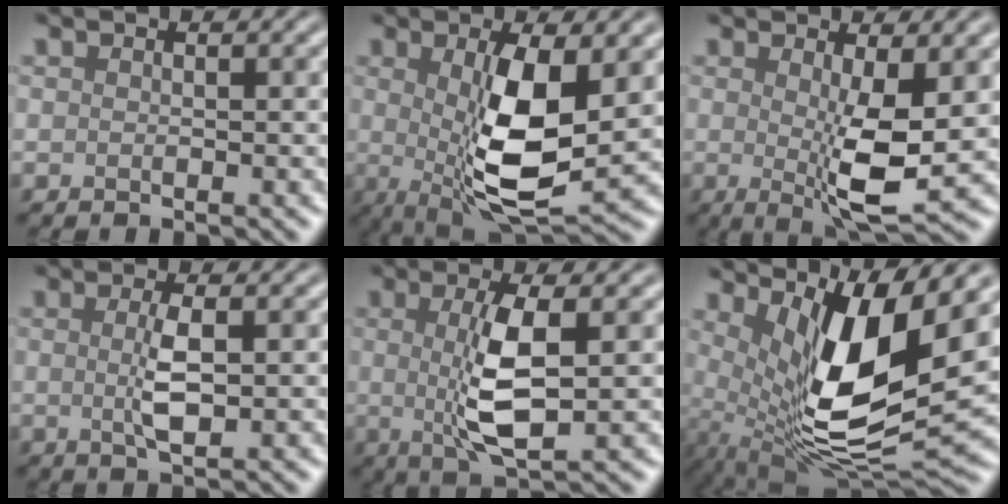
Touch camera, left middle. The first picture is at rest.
{"total": 8.1, "force": [0.2, 2.5, 7.7], "torque": [-0.139, -0.015, 0.009]}
{"total": 5.7, "force": [0.0, 1.2, 5.5], "torque": [-0.090, -0.019, 0.004]}
{"total": 2.6, "force": [-0.1, 0.5, 2.6], "torque": [-0.058, -0.004, 0.002]}
{"total": 5.4, "force": [0.1, 1.4, 5.2], "torque": [-0.108, -0.009, 0.006]}
{"total": 11.2, "force": [3.0, 3.3, 10.3], "torque": [-0.191, -0.020, 0.063]}